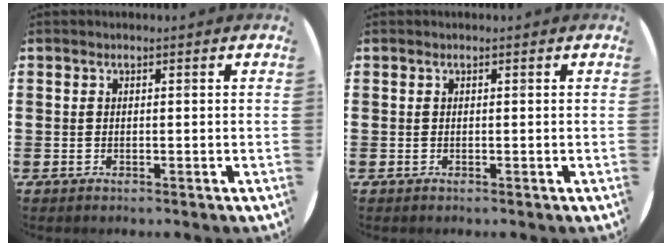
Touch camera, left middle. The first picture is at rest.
{"total": 0.0}